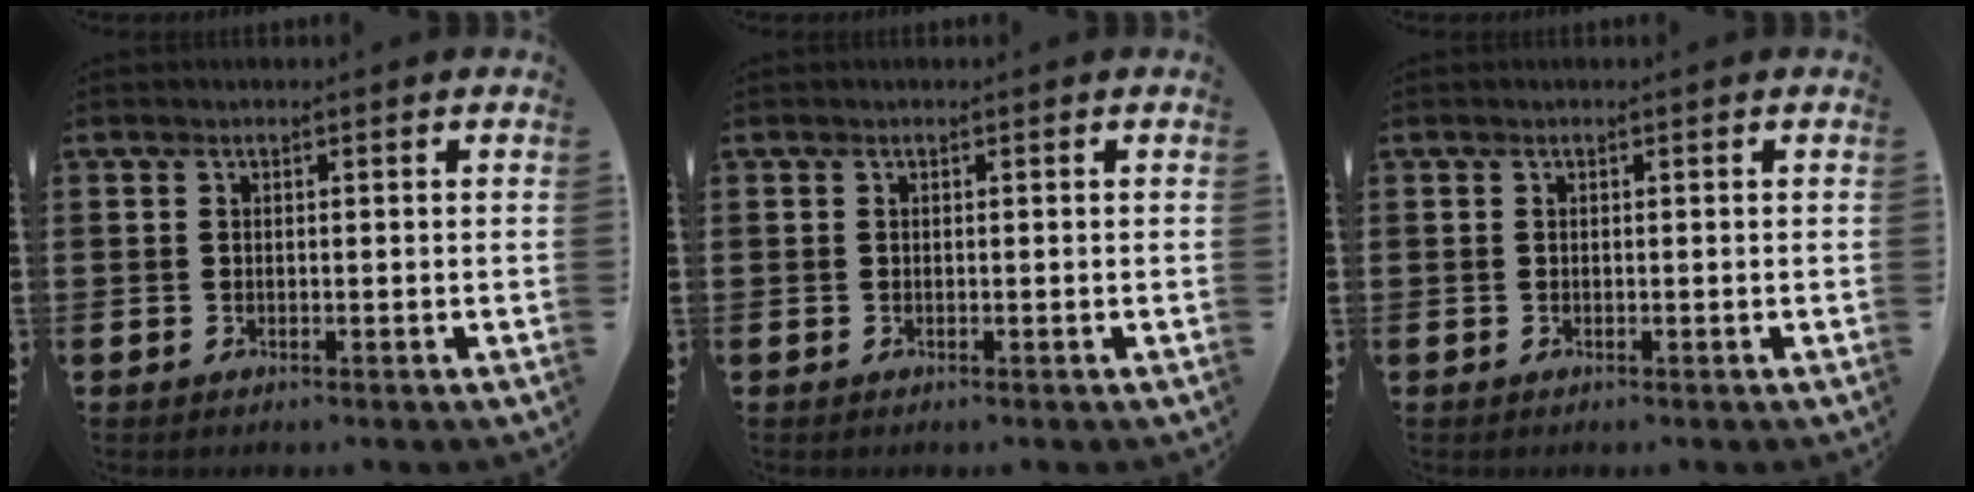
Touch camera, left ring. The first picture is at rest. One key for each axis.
{"total": 0.0}
{"total": 0.0}